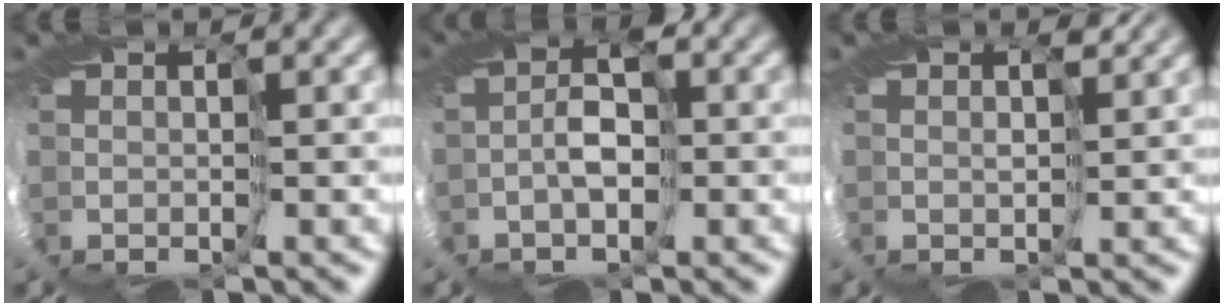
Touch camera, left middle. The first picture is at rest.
{"total": 3.2, "force": [-1.2, 1.8, 2.3], "torque": [-0.057, 0.003, -0.027]}
{"total": 2.5, "force": [1.8, 1.2, 1.2], "torque": [-0.026, 0.010, 0.017]}